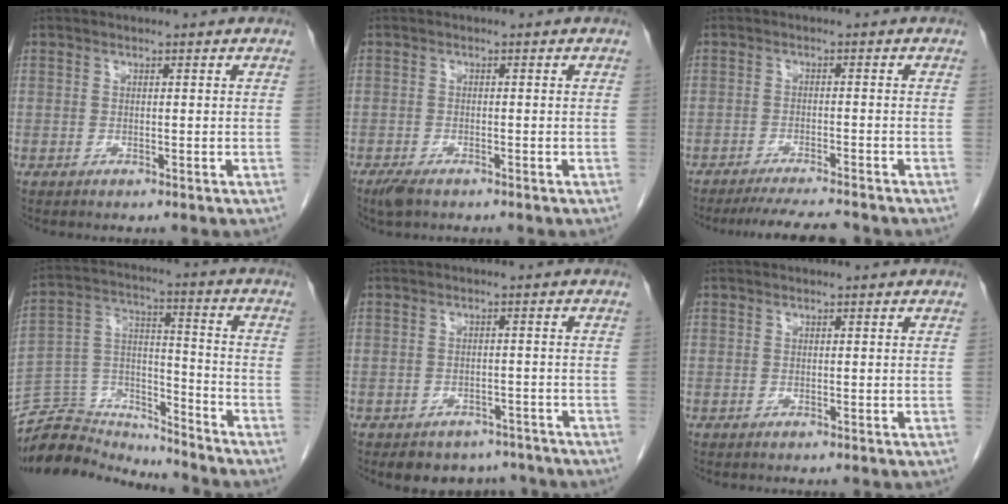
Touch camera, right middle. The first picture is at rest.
{"total": 2.5, "force": [-1.8, 0.9, 1.5], "torque": [-0.032, -0.005, -0.029]}
{"total": 7.8, "force": [-7.2, 0.2, 3.2], "torque": [-0.042, -0.016, -0.111]}
{"total": 14.1, "force": [-13.9, 2.5, 0.2], "torque": [-0.004, 0.052, -0.245]}
{"total": 6.4, "force": [-5.4, 3.5, 0.7], "torque": [0.007, 0.009, -0.065]}
{"total": 0.0}